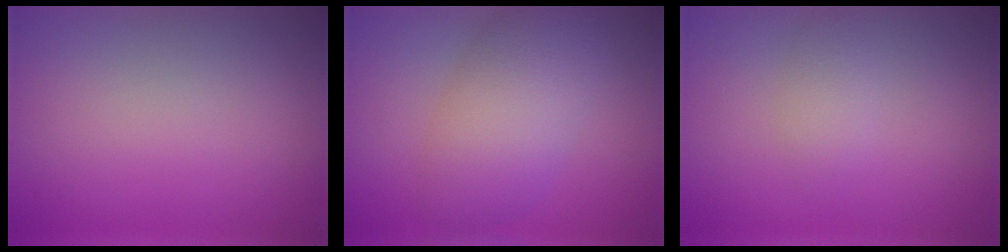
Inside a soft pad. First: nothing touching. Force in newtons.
{"total": 6.0, "press": 6.0, "slide": 0.2}
{"total": 1.5, "press": 1.5, "slide": 0.0}